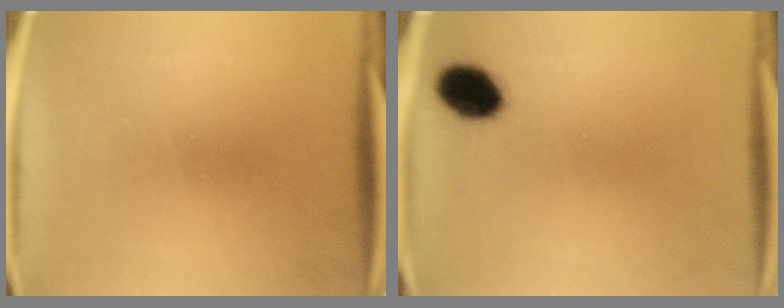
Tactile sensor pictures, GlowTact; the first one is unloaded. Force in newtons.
{"total": 7.1}